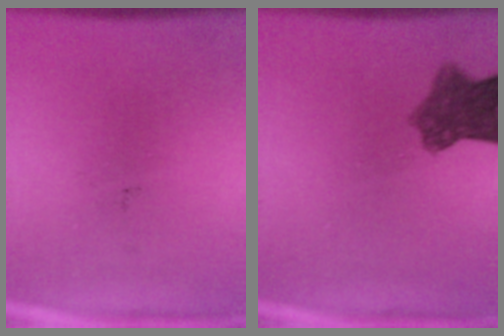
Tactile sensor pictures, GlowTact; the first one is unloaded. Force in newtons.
{"total": 7.2}